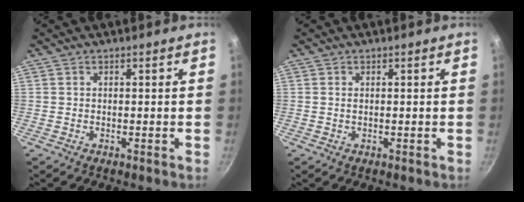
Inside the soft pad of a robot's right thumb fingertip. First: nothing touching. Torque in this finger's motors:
{"motor_torque": [-0.71, -0.12, -0.40, 0.10, 0.05]}